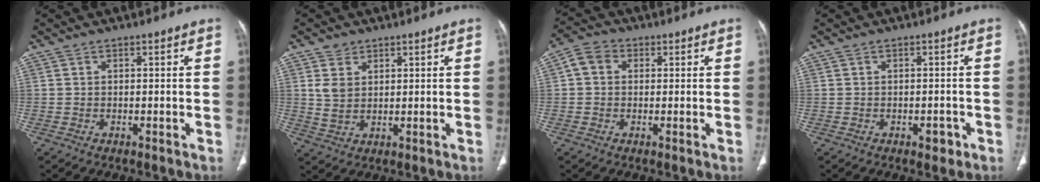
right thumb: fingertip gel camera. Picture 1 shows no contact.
{"total": 4.6, "force": [2.0, 3.3, 2.5], "torque": [-0.041, -0.013, 0.047]}
{"total": 4.5, "force": [0.8, 3.8, 2.4], "torque": [-0.034, 0.013, 0.006]}
{"total": 2.0, "force": [-1.0, 1.1, 1.3], "torque": [-0.008, 0.004, -0.011]}